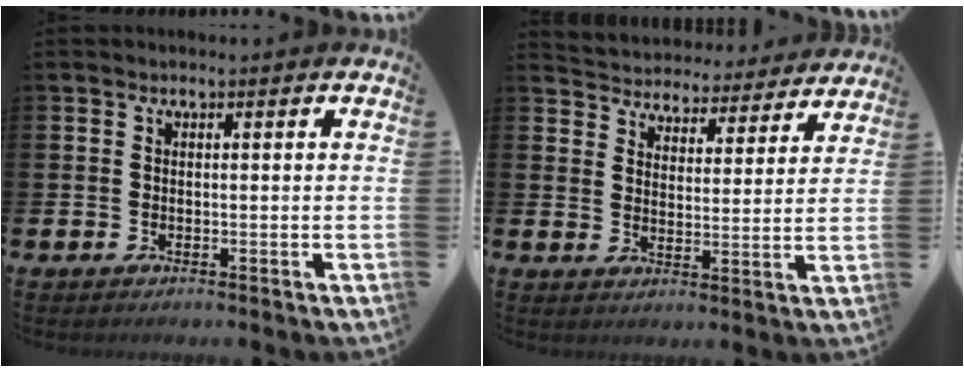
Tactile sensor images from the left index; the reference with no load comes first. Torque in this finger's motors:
{"motor_torque": [0.99, -1.13, 0.18, 0.03]}